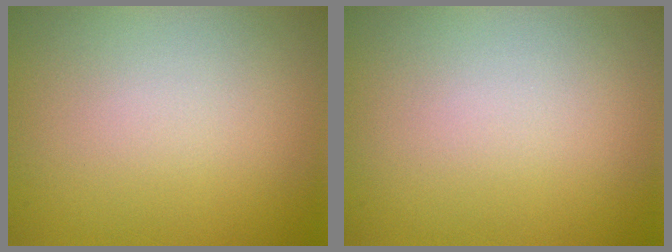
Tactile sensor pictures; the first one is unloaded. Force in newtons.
{"total": 0.0}